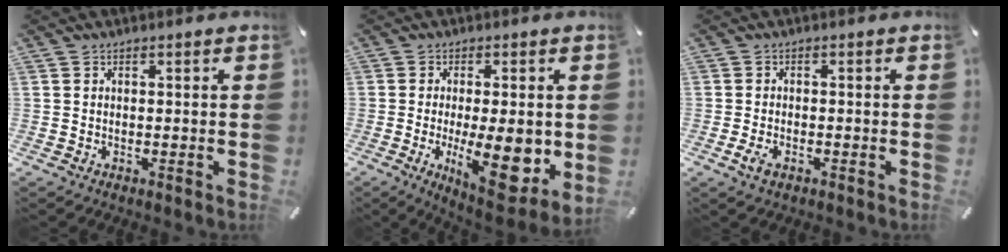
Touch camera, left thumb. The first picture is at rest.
{"total": 14.8, "force": [-2.1, 4.6, 14.0], "torque": [-0.201, -0.017, -0.022]}
{"total": 2.7, "force": [-1.2, 1.5, 1.9], "torque": [-0.047, -0.002, -0.025]}